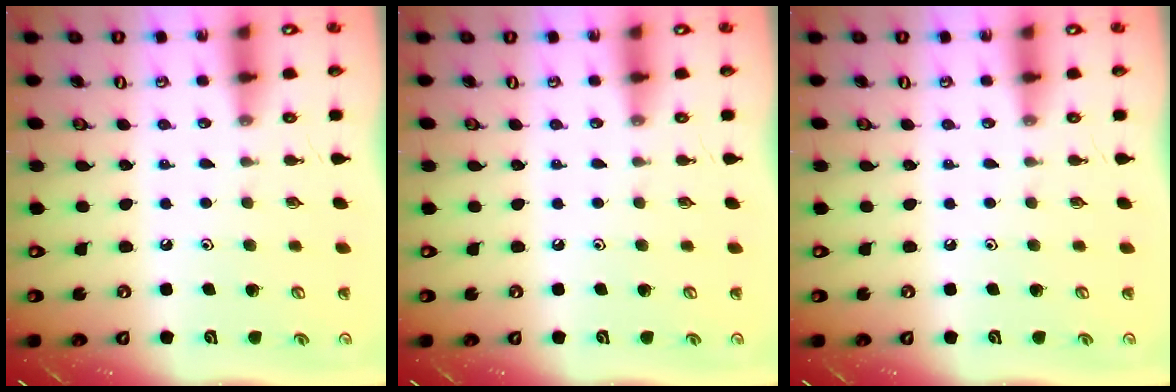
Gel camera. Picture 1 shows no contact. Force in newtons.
{"total": 0.0}
{"total": 0.0}